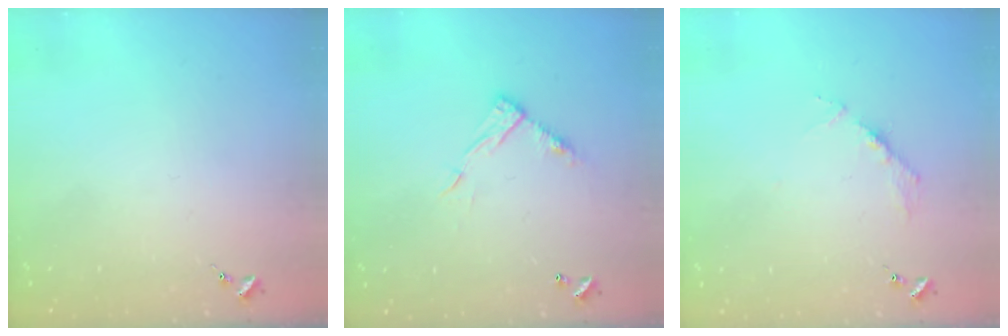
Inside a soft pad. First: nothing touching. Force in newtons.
{"total": 9.4, "press": 9.4, "slide": 0.1}
{"total": 3.6, "press": 3.6, "slide": 0.4}